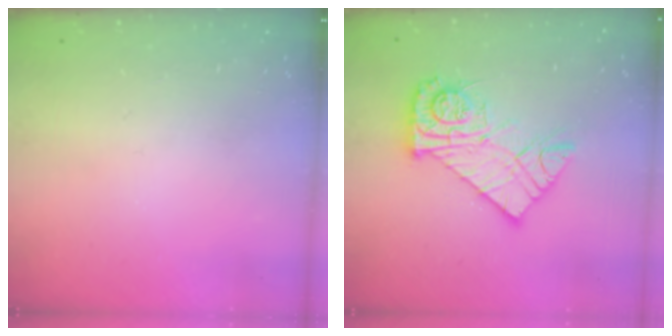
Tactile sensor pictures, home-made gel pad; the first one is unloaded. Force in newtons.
{"total": 14.6, "press": 14.6, "slide": 1.4}